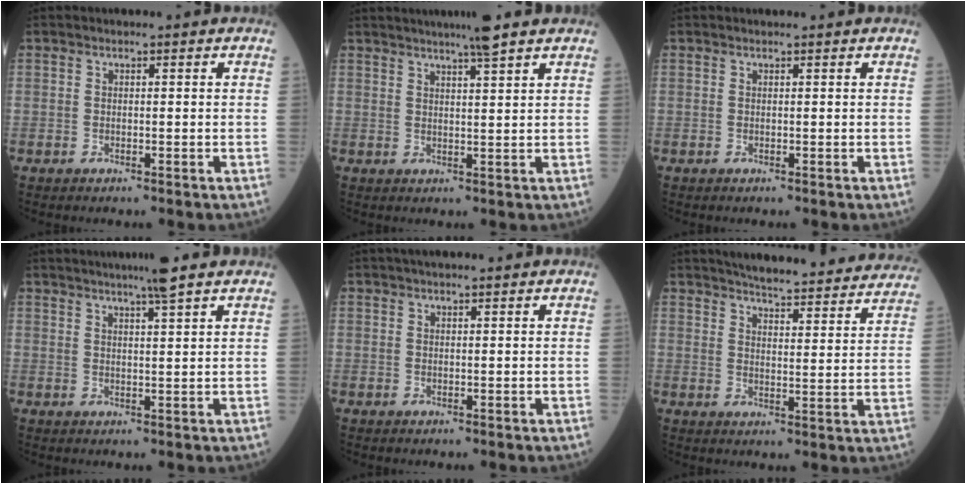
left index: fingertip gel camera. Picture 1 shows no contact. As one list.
[{"total": 5.6, "force": [4.5, -0.6, 3.2], "torque": [-0.052, 0.014, 0.071]}, {"total": 1.0, "force": [1.0, 0.0, 0.2], "torque": [-0.004, 0.010, 0.015]}, {"total": 5.1, "force": [4.1, -0.8, 3.0], "torque": [-0.048, 0.011, 0.065]}, {"total": 3.9, "force": [3.2, 0.5, 2.1], "torque": [-0.023, 0.027, 0.048]}, {"total": 25.2, "force": [23.3, 3.5, 8.9], "torque": [-0.120, -0.039, 0.279]}]